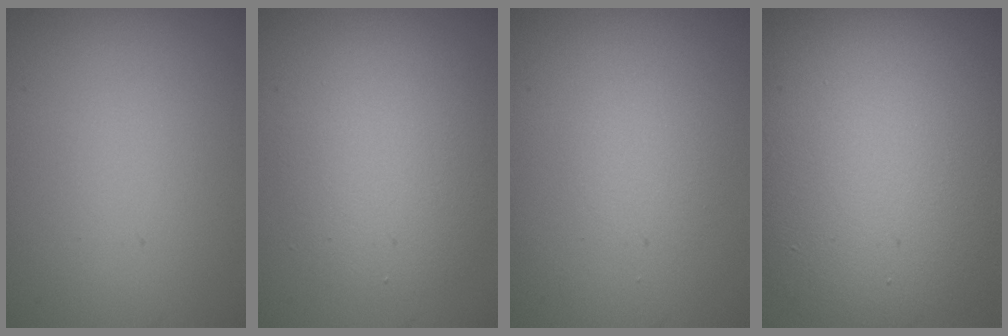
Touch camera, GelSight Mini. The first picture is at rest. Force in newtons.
{"total": 4.8, "press": 4.7, "slide": 0.5}
{"total": 1.4, "press": 1.3, "slide": 0.1}
{"total": 14.0, "press": 14.0, "slide": 1.2}